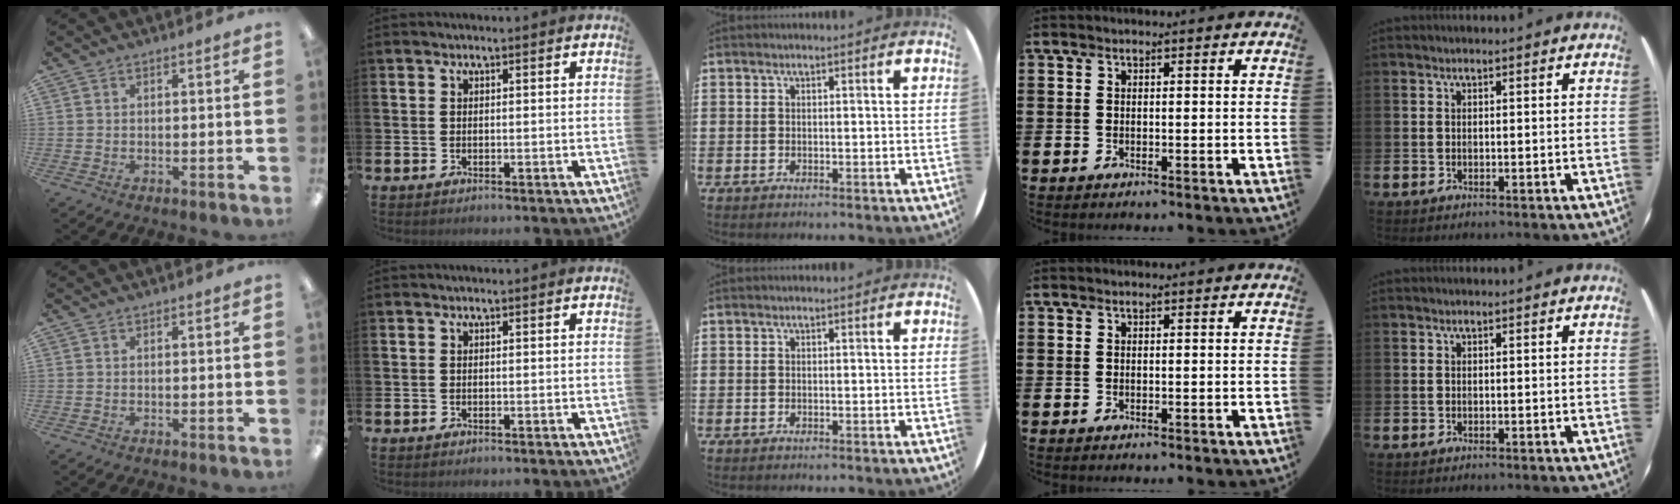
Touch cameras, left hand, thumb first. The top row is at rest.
{}